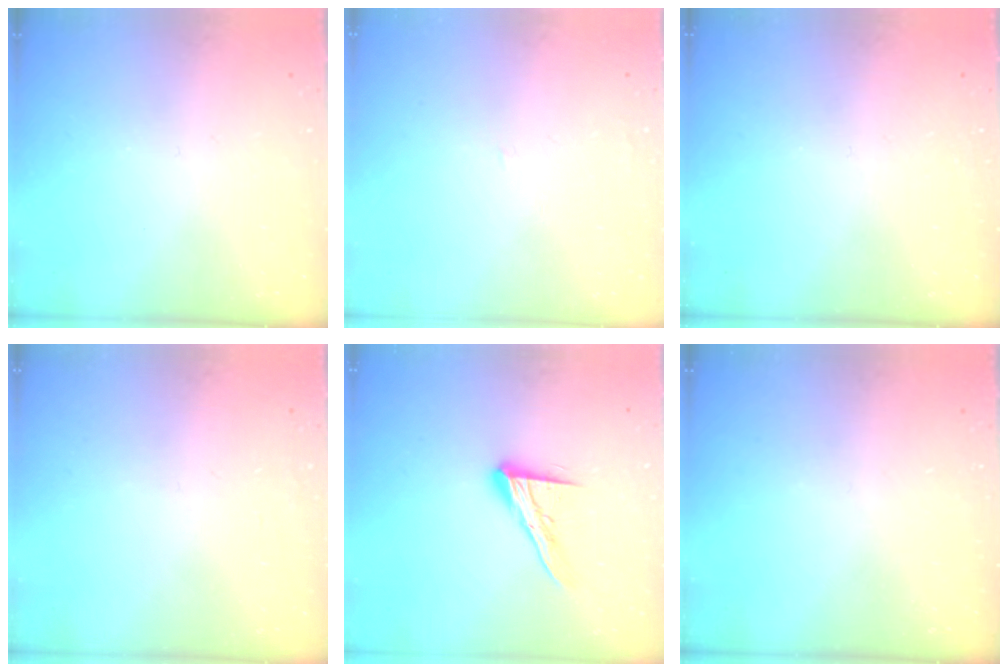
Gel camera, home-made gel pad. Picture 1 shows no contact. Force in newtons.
{"total": 0.9, "press": 0.9, "slide": 0.1}
{"total": 0.0}
{"total": 0.9, "press": 0.9, "slide": 0.0}
{"total": 13.4, "press": 13.3, "slide": 1.1}
{"total": 0.0}